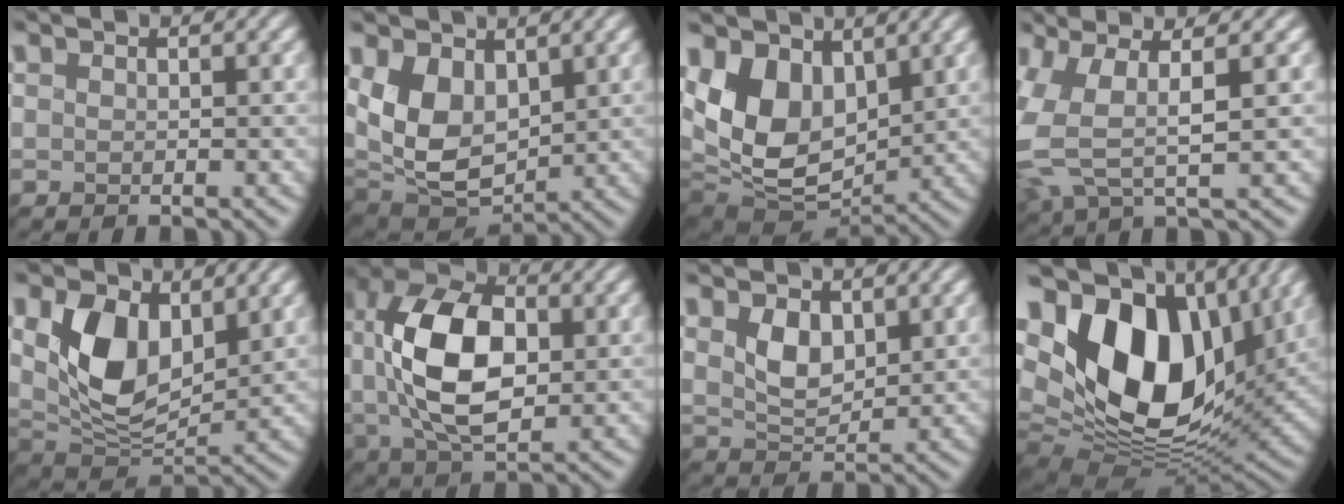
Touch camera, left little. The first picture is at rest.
{"total": 7.2, "force": [1.4, 4.8, 5.1], "torque": [-0.111, -0.014, 0.019]}
{"total": 10.4, "force": [1.6, 7.2, 7.3], "torque": [-0.153, -0.013, 0.023]}
{"total": 6.6, "force": [0.5, 2.8, 6.0], "torque": [-0.155, 0.006, 0.008]}
{"total": 8.3, "force": [2.1, 5.1, 6.2], "torque": [-0.120, -0.017, 0.032]}
{"total": 10.7, "force": [0.6, 6.3, 8.6], "torque": [-0.173, 0.004, 0.005]}
{"total": 3.0, "force": [1.0, 1.8, 2.2], "torque": [-0.048, -0.007, 0.020]}
{"total": 18.1, "force": [4.7, 11.5, 13.1], "torque": [-0.248, 0.006, 0.077]}